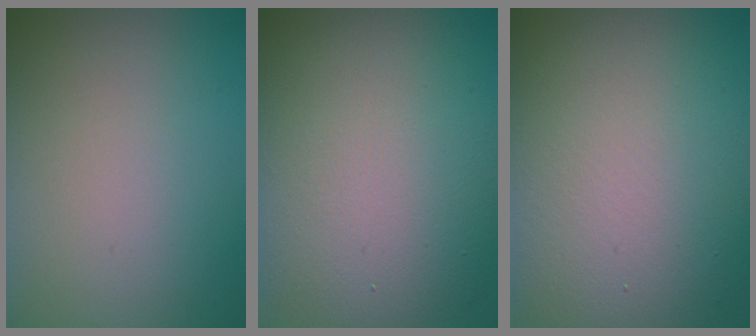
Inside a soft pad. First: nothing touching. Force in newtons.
{"total": 11.9, "press": 11.9, "slide": 0.7}
{"total": 13.9, "press": 13.9, "slide": 0.7}